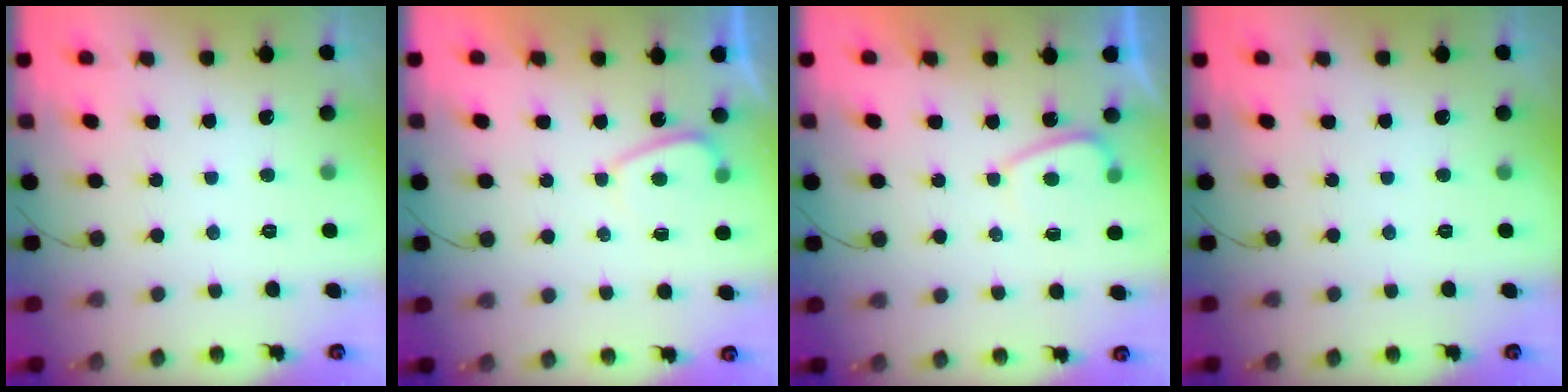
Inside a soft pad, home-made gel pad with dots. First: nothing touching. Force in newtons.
{"total": 1.9, "press": 1.7, "slide": 0.7}
{"total": 1.9, "press": 1.7, "slide": 0.7}
{"total": 0.0}